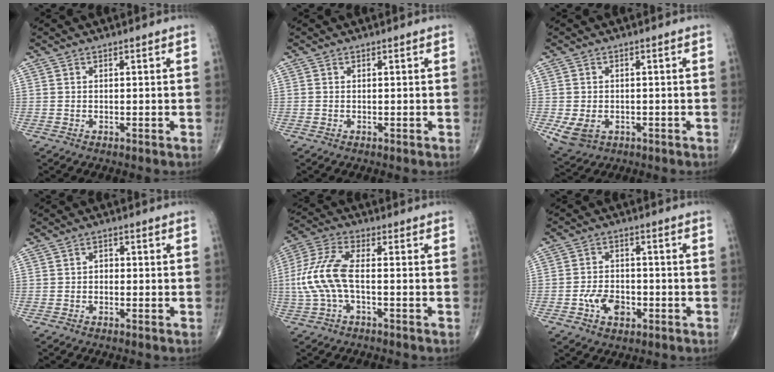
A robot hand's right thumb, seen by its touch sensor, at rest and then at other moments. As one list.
[{"total": 0.0}, {"total": 5.6, "force": [-1.6, 4.3, 3.3], "torque": [-0.061, 0.001, -0.014]}, {"total": 1.6, "force": [-0.3, 1.2, 0.9], "torque": [-0.003, 0.006, -0.011]}, {"total": 9.9, "force": [-1.3, 3.9, 9.0], "torque": [-0.224, 0.027, -0.029]}, {"total": 6.6, "force": [-2.4, 4.3, 4.3], "torque": [-0.059, 0.013, -0.042]}]